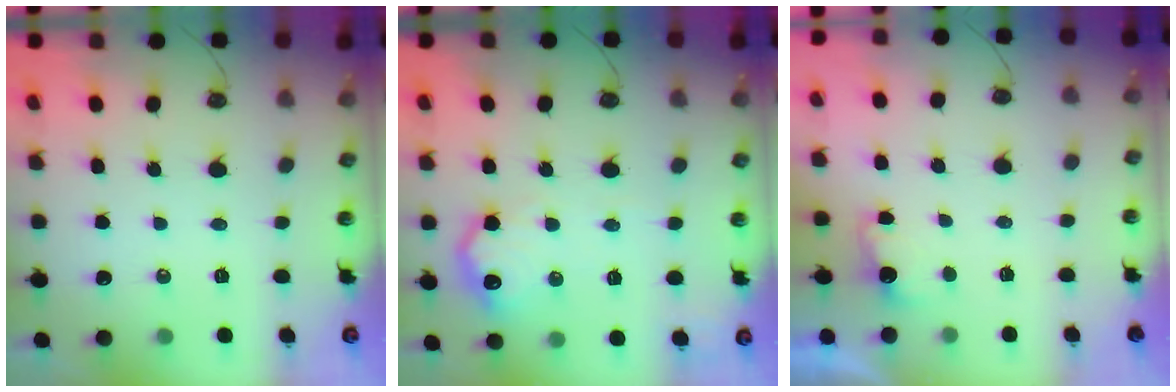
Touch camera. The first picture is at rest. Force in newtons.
{"total": 13.3, "press": 13.3, "slide": 0.6}
{"total": 2.6, "press": 2.4, "slide": 1.0}